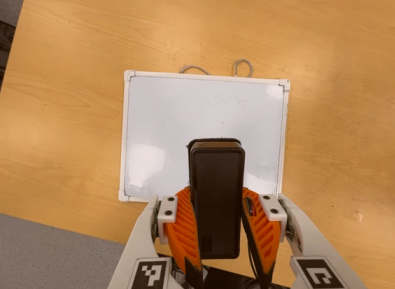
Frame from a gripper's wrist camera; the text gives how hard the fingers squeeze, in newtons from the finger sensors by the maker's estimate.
{"total": 9.4, "left": 7.9, "right": 10.9}